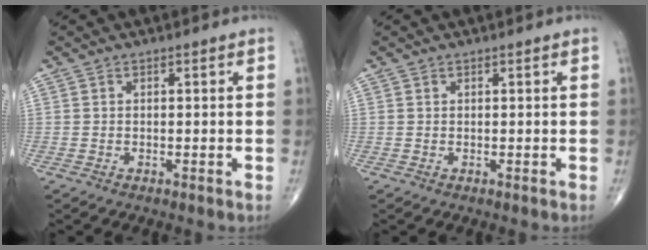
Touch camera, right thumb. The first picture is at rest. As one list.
[{"total": 0.0}]